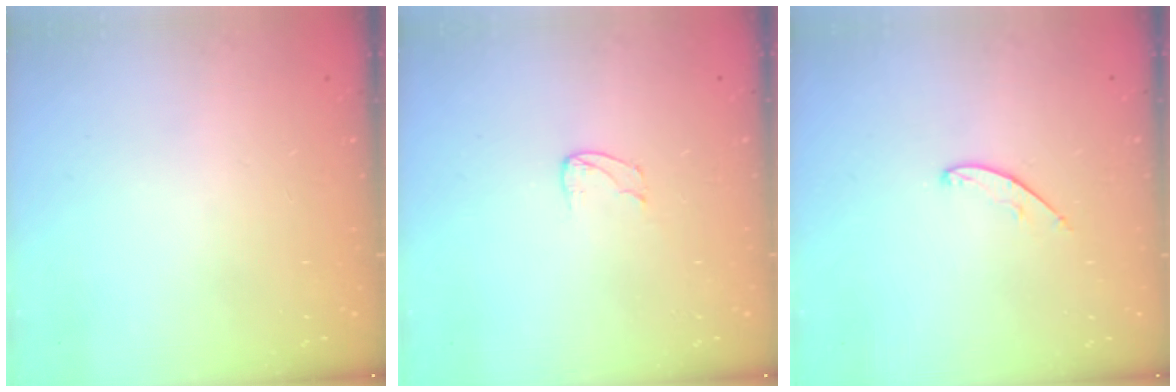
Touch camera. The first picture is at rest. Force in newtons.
{"total": 4.1, "press": 4.1, "slide": 0.4}
{"total": 5.9, "press": 5.9, "slide": 0.6}